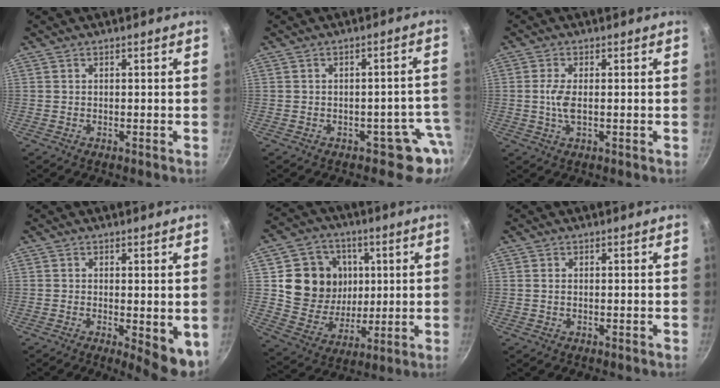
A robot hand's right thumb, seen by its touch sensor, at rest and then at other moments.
{"total": 6.2, "force": [-3.1, 4.3, 3.1], "torque": [0.033, 0.040, -0.028]}
{"total": 3.8, "force": [-0.1, 1.4, 3.6], "torque": [-0.083, 0.000, -0.004]}
{"total": 6.8, "force": [-1.0, 2.4, 6.2], "torque": [-0.071, -0.007, -0.008]}
{"total": 15.1, "force": [3.2, 13.4, 6.2], "torque": [-0.076, -0.010, 0.065]}
{"total": 0.6, "force": [0.0, 0.4, 0.4], "torque": [-0.008, 0.002, 0.000]}